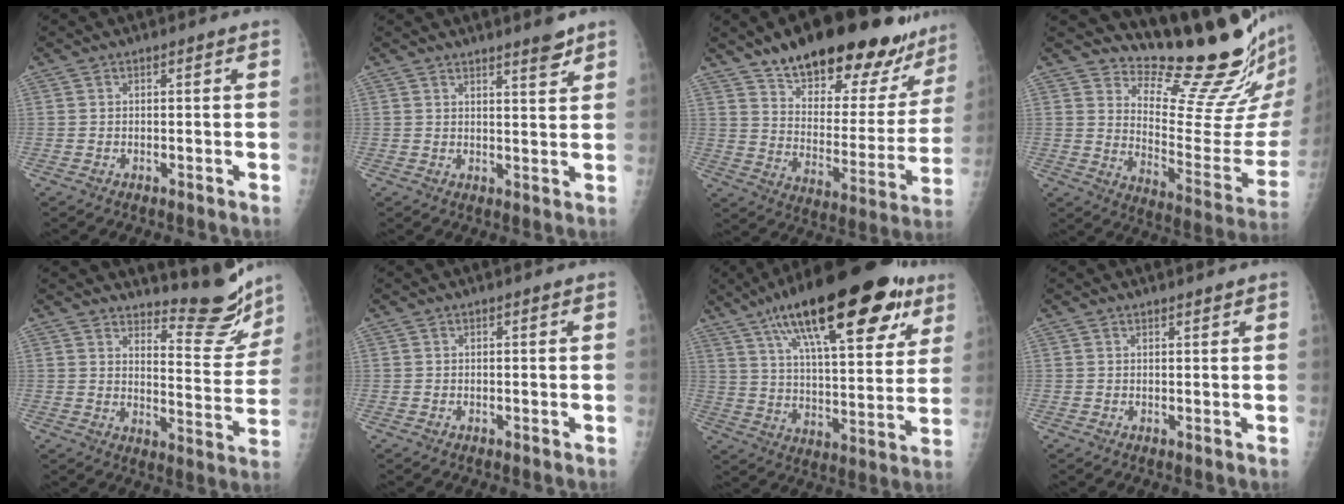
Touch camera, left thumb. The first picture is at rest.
{"total": 3.6, "force": [2.9, 0.4, 2.1], "torque": [-0.023, -0.025, 0.042]}
{"total": 27.2, "force": [21.3, 10.3, 13.5], "torque": [-0.150, -0.090, 0.299]}
{"total": 20.0, "force": [17.4, 3.0, 9.4], "torque": [-0.098, -0.184, 0.241]}
{"total": 11.6, "force": [10.9, 2.3, 3.2], "torque": [-0.018, -0.116, 0.147]}
{"total": 0.0}
{"total": 28.9, "force": [16.1, 10.0, 21.8], "torque": [-0.312, -0.021, 0.250]}
{"total": 0.8, "force": [0.7, 0.1, 0.2], "torque": [-0.003, -0.006, 0.013]}